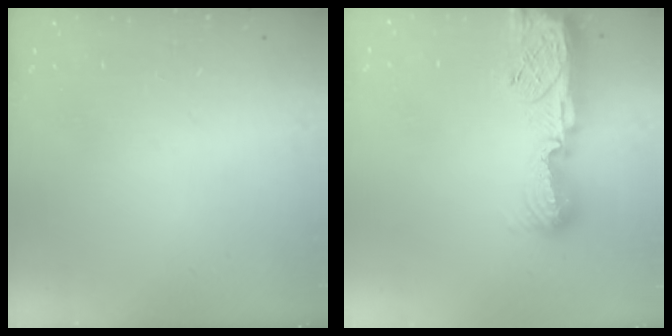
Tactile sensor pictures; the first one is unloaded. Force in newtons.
{"total": 13.6, "press": 13.4, "slide": 2.3}